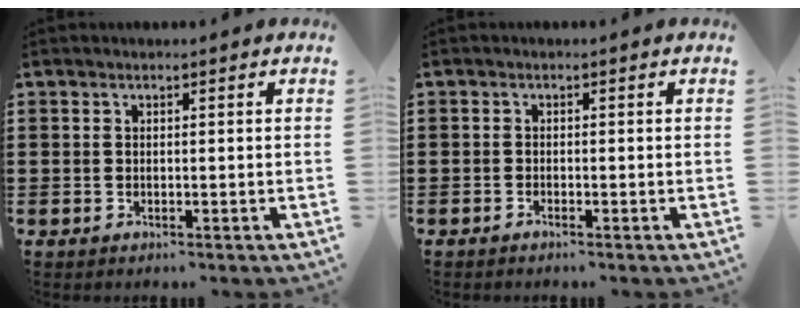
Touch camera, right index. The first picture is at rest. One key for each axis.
{"total": 0.7, "fx": -0.7, "fy": 0.0, "fz": 0.1, "tx": -0.005, "ty": -0.002, "tz": -0.014}